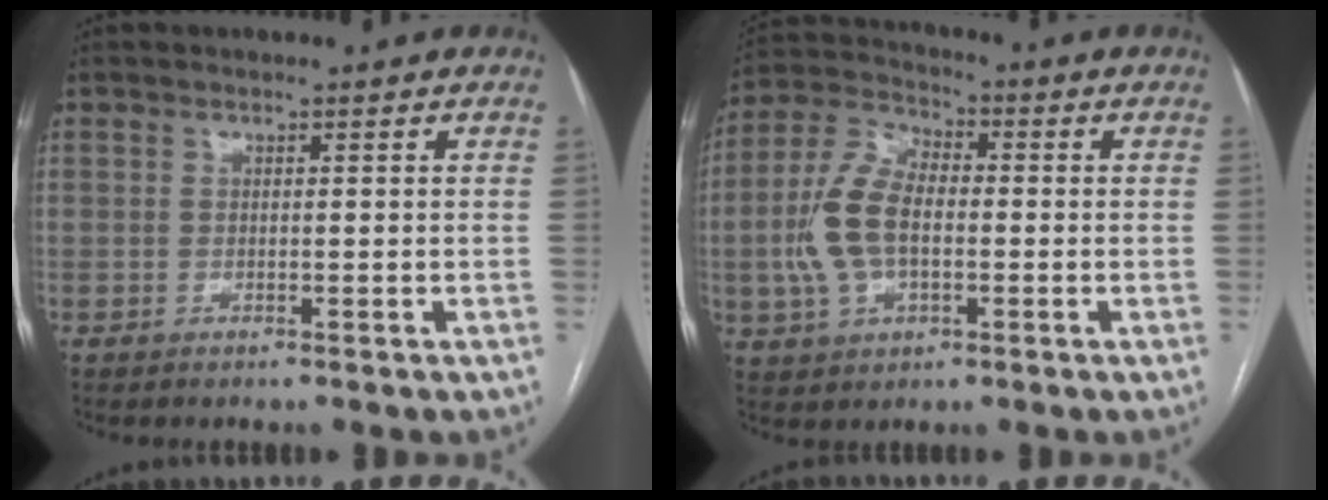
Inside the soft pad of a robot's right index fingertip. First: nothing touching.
{"total": 10.9, "force": [-1.1, 5.9, 9.1], "torque": [-0.212, 0.021, -0.020]}